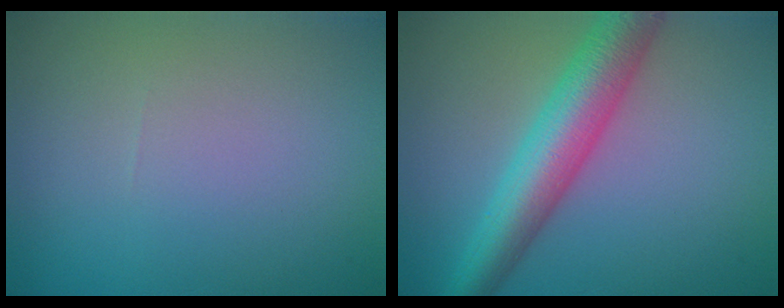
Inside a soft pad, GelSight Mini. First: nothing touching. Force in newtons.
{"total": 7.0, "press": 7.0, "slide": 0.1}